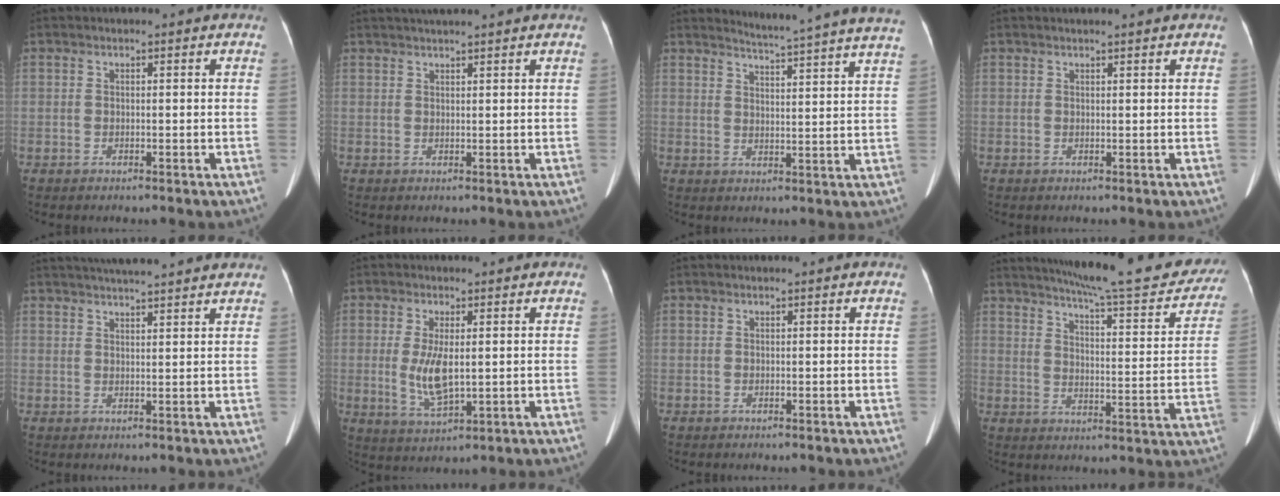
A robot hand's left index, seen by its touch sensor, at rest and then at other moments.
{"total": 5.4, "force": [4.7, -0.5, 2.5], "torque": [-0.036, 0.031, 0.068]}
{"total": 16.9, "force": [15.9, -2.0, 5.5], "torque": [-0.091, -0.074, 0.186]}
{"total": 2.4, "force": [2.1, 0.0, 1.1], "torque": [-0.013, 0.015, 0.026]}
{"total": 11.7, "force": [10.5, 0.5, 5.0], "torque": [-0.084, 0.029, 0.141]}
{"total": 5.9, "force": [0.2, 1.8, 5.7], "torque": [-0.122, -0.011, 0.009]}
{"total": 0.0}
{"total": 23.4, "force": [20.8, 2.9, 10.4], "torque": [-0.148, -0.045, 0.257]}